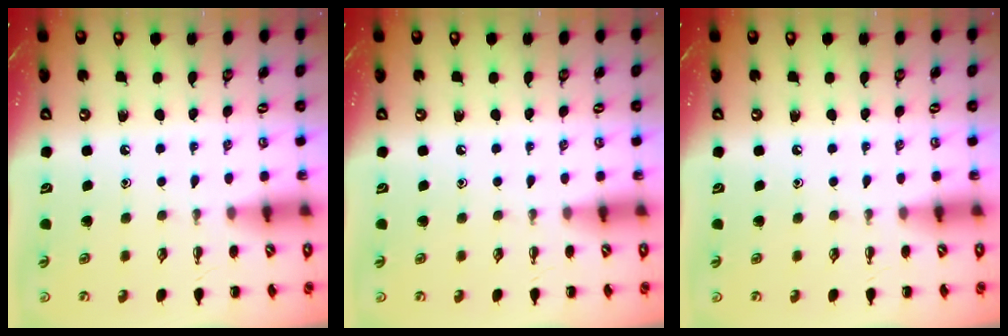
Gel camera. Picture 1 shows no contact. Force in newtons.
{"total": 0.0}
{"total": 0.0}